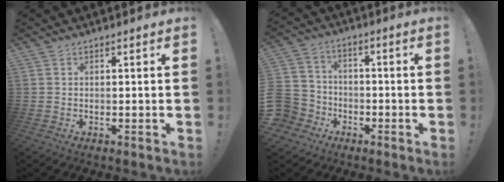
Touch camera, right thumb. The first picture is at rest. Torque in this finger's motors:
{"motor_torque": [0.95, 0.04, 0.32, -0.83, 0.10]}